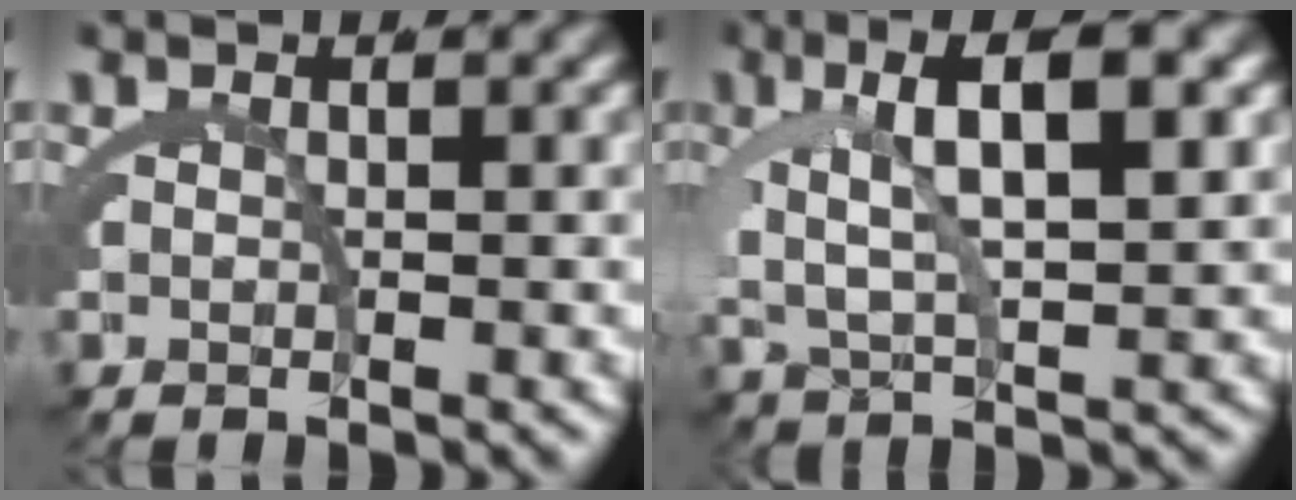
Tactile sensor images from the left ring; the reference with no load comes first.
{"total": 6.9, "force": [2.0, 2.3, 6.2], "torque": [-0.115, 0.005, 0.041]}